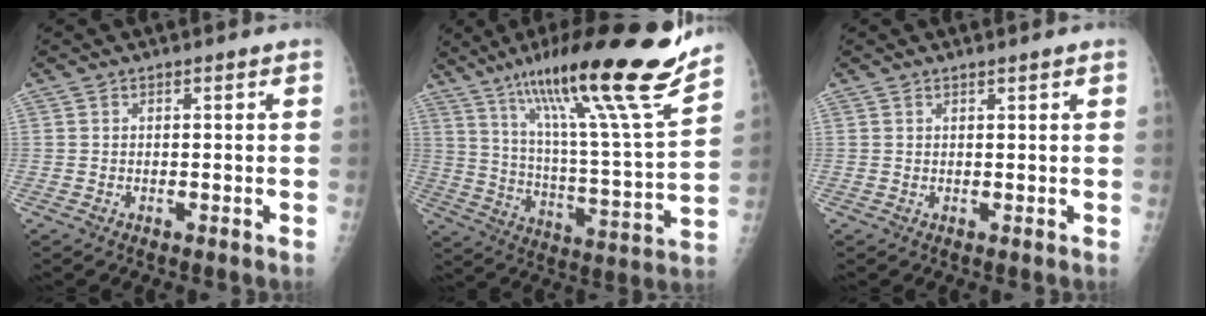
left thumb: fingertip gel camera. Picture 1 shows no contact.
{"total": 26.1, "force": [18.5, 2.0, 18.3], "torque": [-0.276, -0.075, 0.298]}
{"total": 0.6, "force": [0.5, 0.0, 0.3], "torque": [-0.007, -0.003, 0.010]}